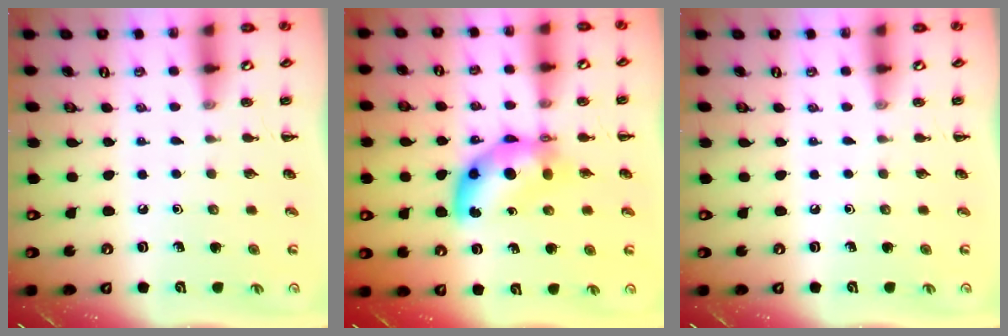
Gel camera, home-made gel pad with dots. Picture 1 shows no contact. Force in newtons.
{"total": 8.6, "press": 8.4, "slide": 1.7}
{"total": 0.0}